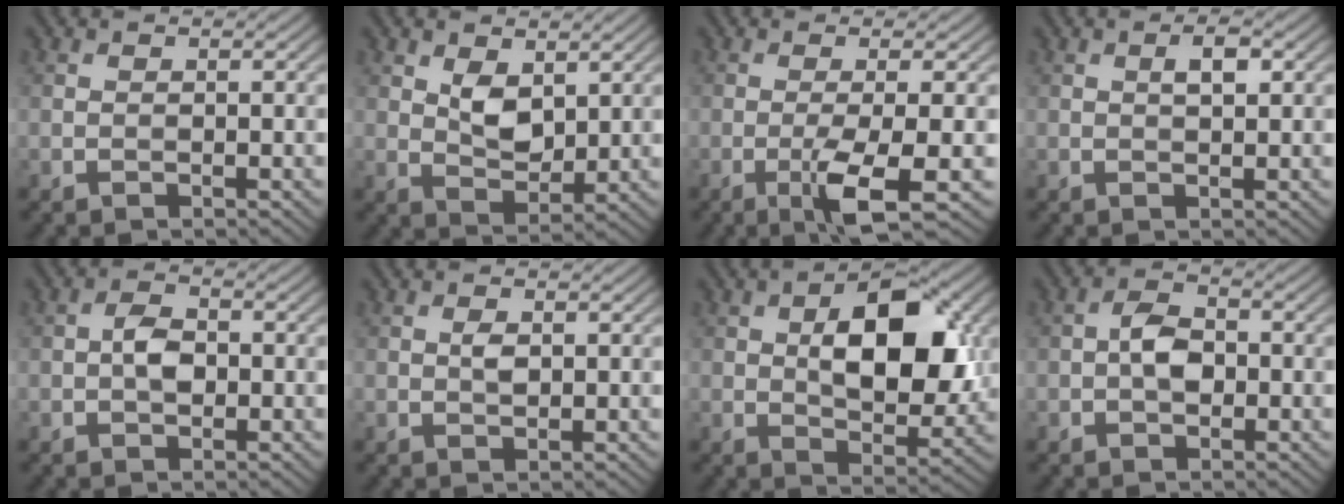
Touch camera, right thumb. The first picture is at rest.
{"total": 4.3, "force": [1.8, 2.5, 3.0], "torque": [-0.061, -0.006, 0.036]}
{"total": 5.6, "force": [-1.9, 0.6, 5.3], "torque": [-0.093, 0.004, -0.039]}
{"total": 2.2, "force": [0.6, 0.7, 2.0], "torque": [-0.033, 0.002, 0.009]}
{"total": 2.9, "force": [-0.4, 1.8, 2.2], "torque": [-0.043, 0.004, -0.012]}
{"total": 1.4, "force": [0.3, 0.7, 1.2], "torque": [-0.025, 0.000, 0.005]}
{"total": 11.3, "force": [1.8, 5.9, 9.5], "torque": [-0.145, 0.002, 0.030]}
{"total": 3.5, "force": [-0.5, 2.2, 2.7], "torque": [-0.052, 0.006, -0.016]}